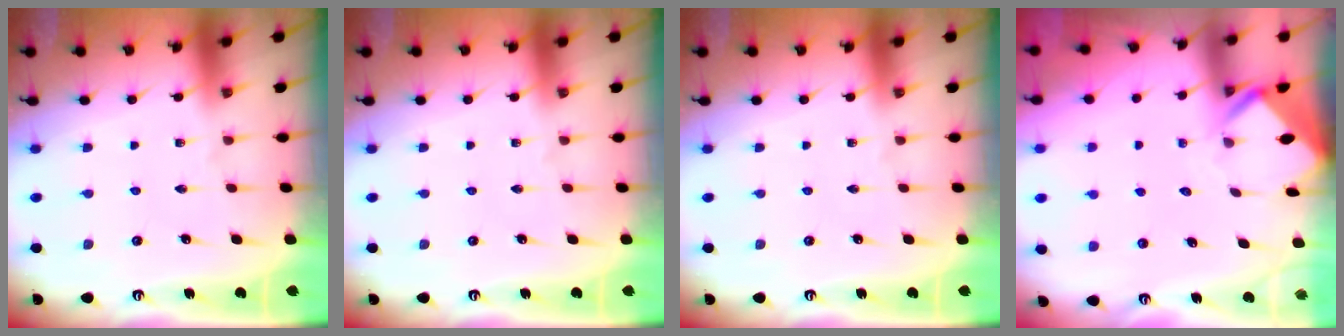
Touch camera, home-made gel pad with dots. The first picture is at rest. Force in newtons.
{"total": 0.0}
{"total": 0.0}
{"total": 3.1, "press": 3.1, "slide": 0.3}